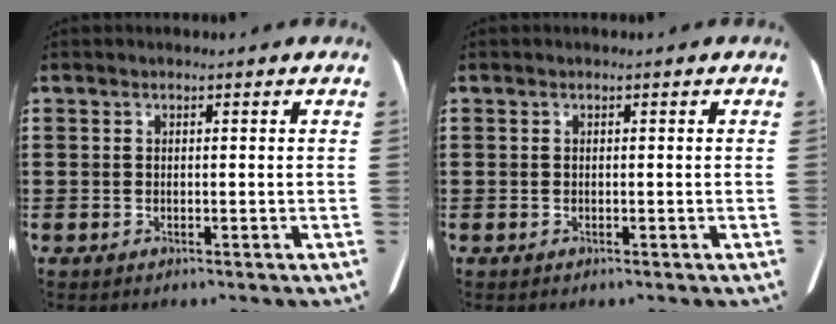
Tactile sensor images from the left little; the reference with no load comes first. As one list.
[{"total": 0.0}]